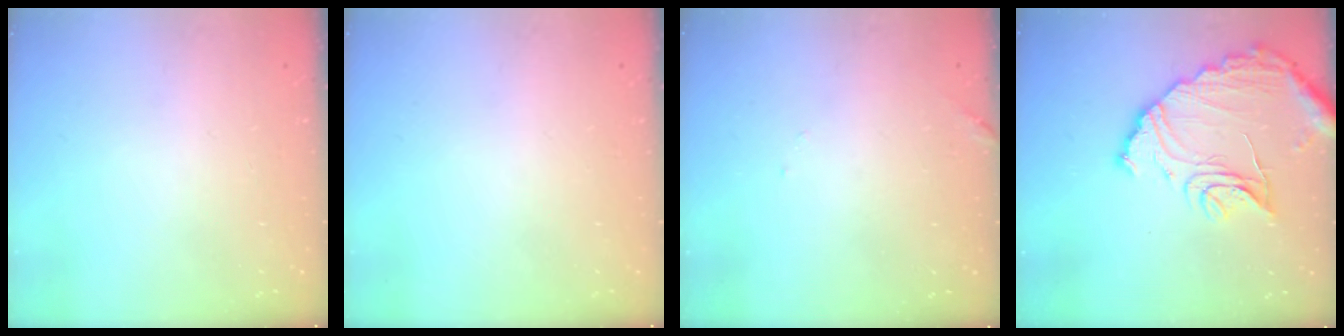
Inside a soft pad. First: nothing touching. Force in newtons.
{"total": 0.0}
{"total": 7.7, "press": 7.7, "slide": 0.3}
{"total": 14.9, "press": 14.8, "slide": 1.2}